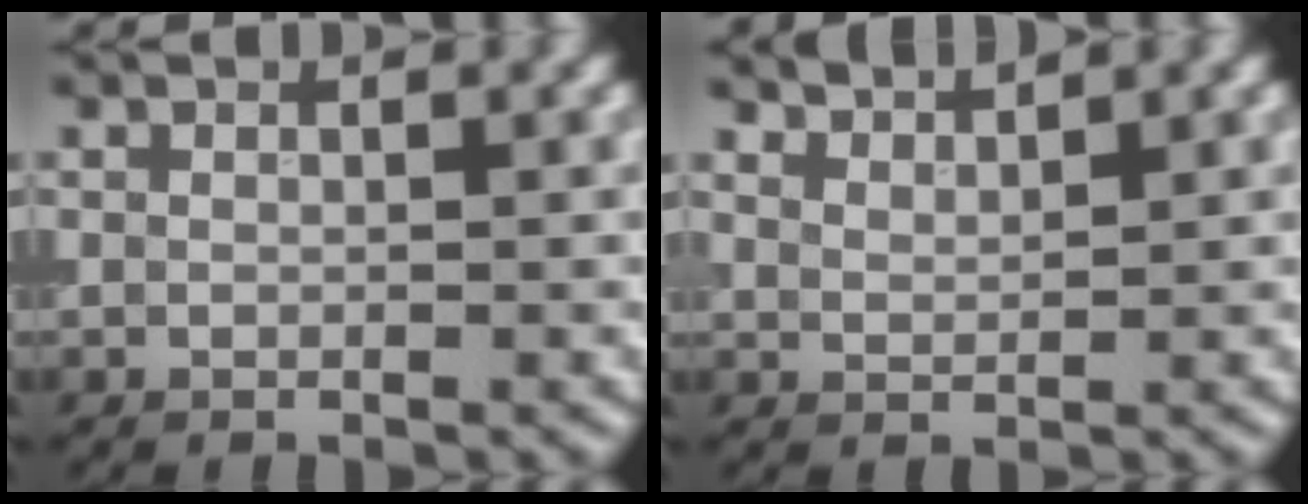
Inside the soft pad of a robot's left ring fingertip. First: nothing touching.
{"total": 3.0, "force": [2.9, 0.4, 0.6], "torque": [-0.010, -0.004, 0.049]}